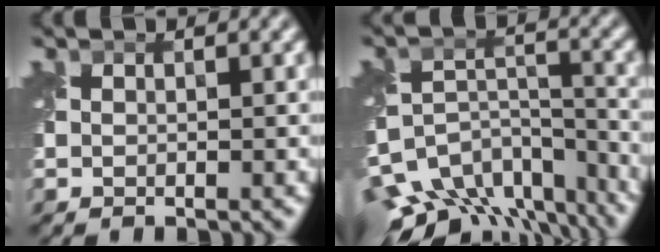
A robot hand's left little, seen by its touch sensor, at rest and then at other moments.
{"total": 12.6, "force": [-10.0, 5.9, 4.7], "torque": [-0.089, -0.003, -0.129]}